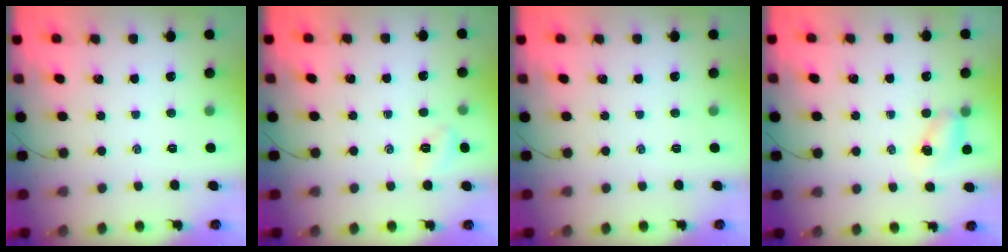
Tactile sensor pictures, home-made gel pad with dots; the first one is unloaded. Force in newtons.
{"total": 4.4, "press": 4.2, "slide": 1.3}
{"total": 0.0}
{"total": 4.4, "press": 4.3, "slide": 0.8}